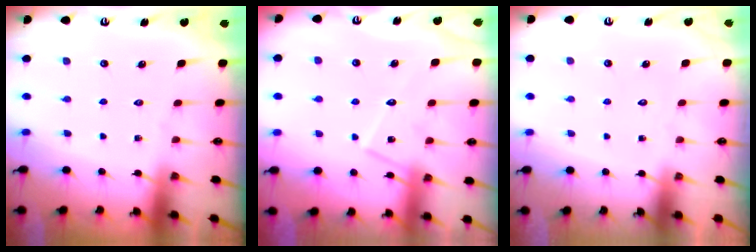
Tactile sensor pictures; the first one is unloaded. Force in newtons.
{"total": 11.4, "press": 11.3, "slide": 0.7}
{"total": 1.7, "press": 1.7, "slide": 0.1}